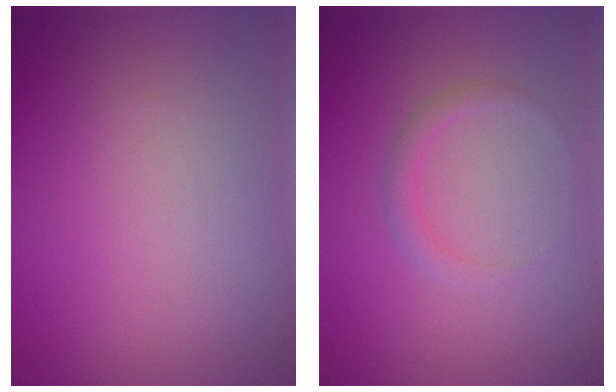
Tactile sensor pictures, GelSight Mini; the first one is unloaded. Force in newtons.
{"total": 1.2, "press": 1.2, "slide": 0.0}